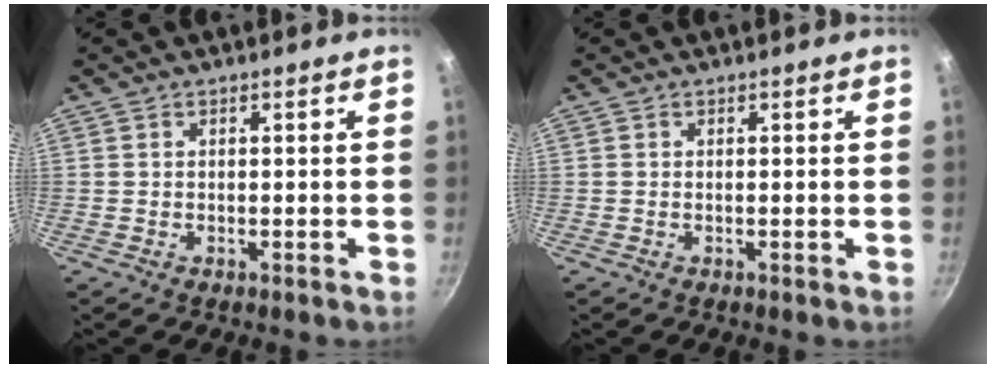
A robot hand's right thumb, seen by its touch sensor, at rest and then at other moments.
{"total": 0.0}